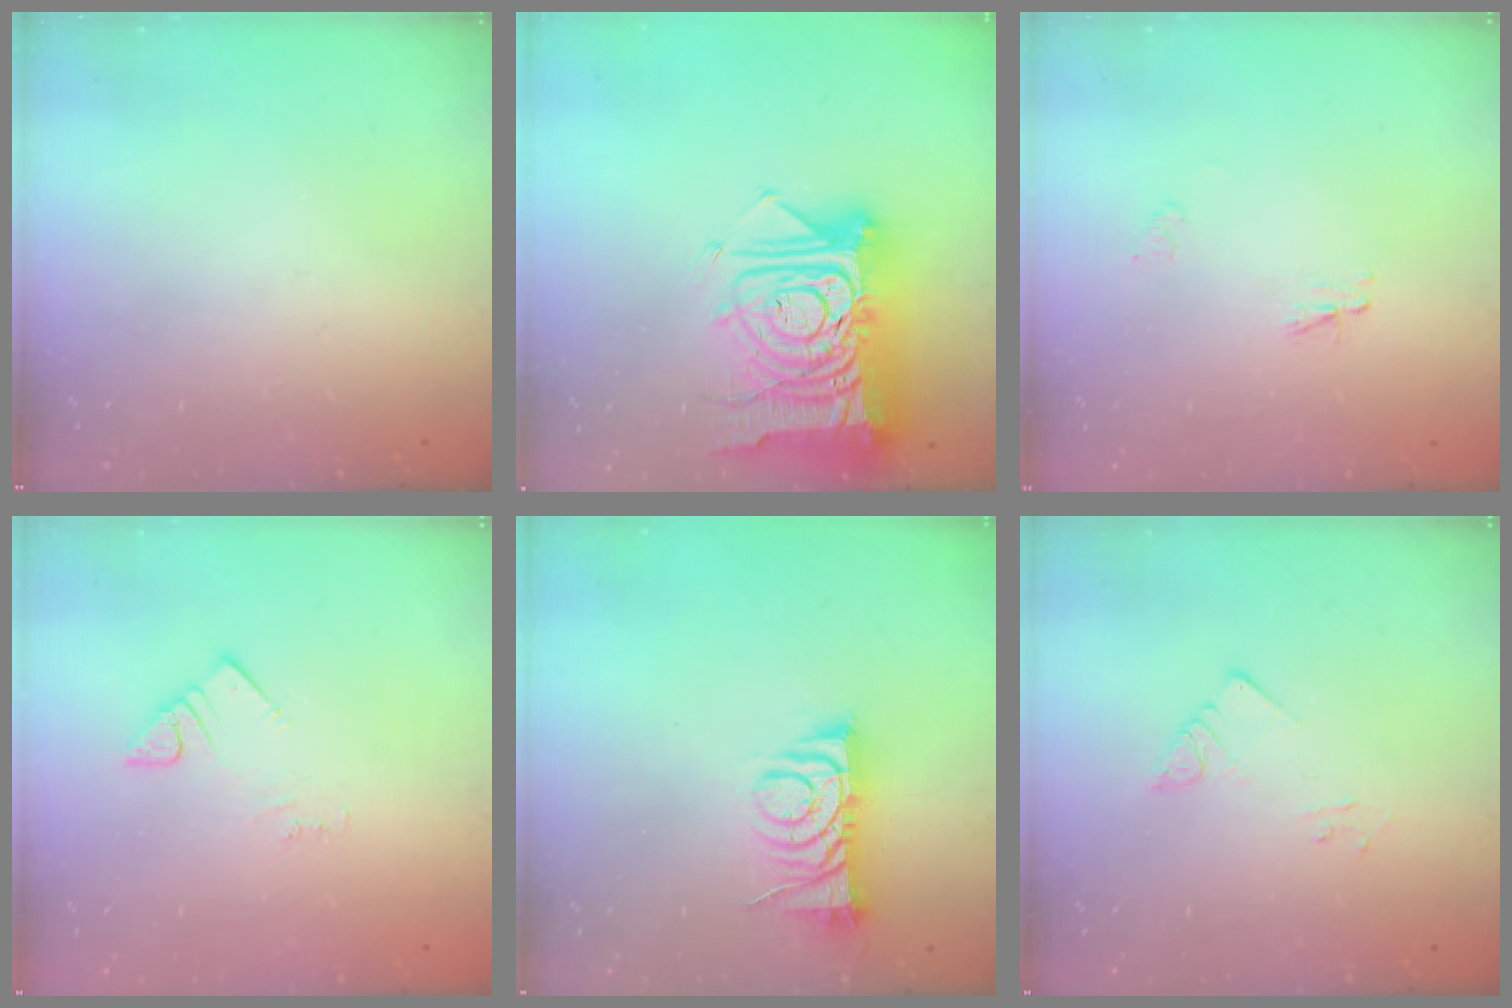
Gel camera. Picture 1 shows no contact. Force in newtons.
{"total": 24.5, "press": 24.3, "slide": 2.7}
{"total": 2.3, "press": 2.3, "slide": 0.3}
{"total": 2.8, "press": 2.8, "slide": 0.2}
{"total": 8.2, "press": 8.2, "slide": 0.2}
{"total": 2.2, "press": 2.2, "slide": 0.2}